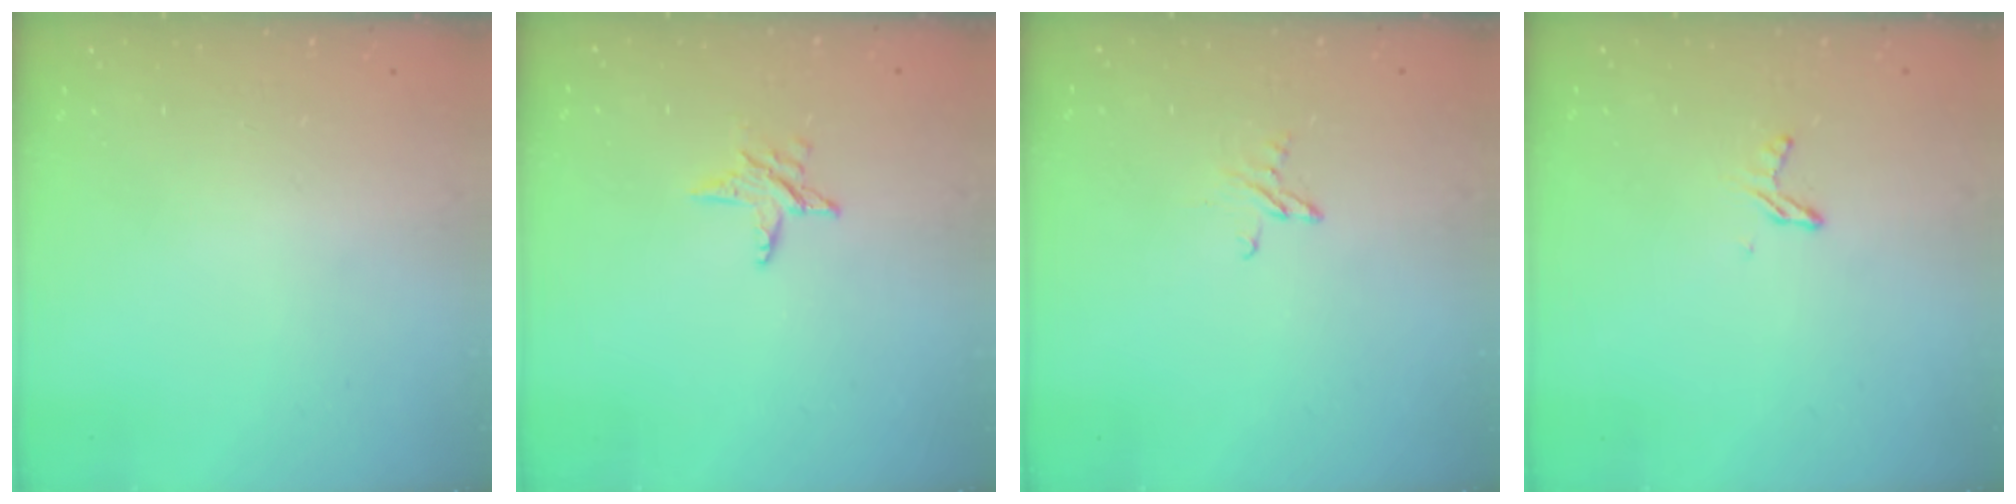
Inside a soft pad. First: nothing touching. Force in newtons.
{"total": 4.8, "press": 4.7, "slide": 0.5}
{"total": 3.4, "press": 3.4, "slide": 0.4}
{"total": 4.4, "press": 4.4, "slide": 0.4}